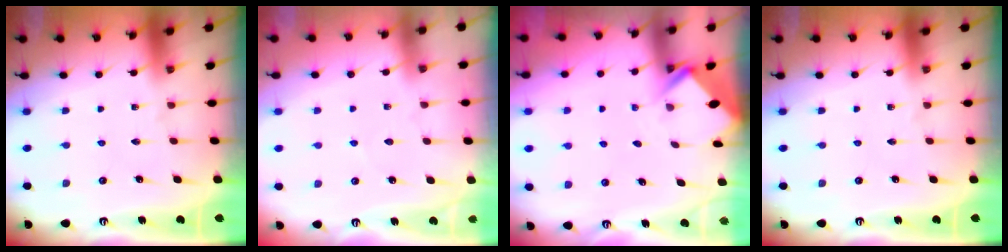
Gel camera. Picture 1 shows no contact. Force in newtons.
{"total": 2.4, "press": 2.4, "slide": 0.3}
{"total": 2.9, "press": 2.9, "slide": 0.2}
{"total": 0.0}